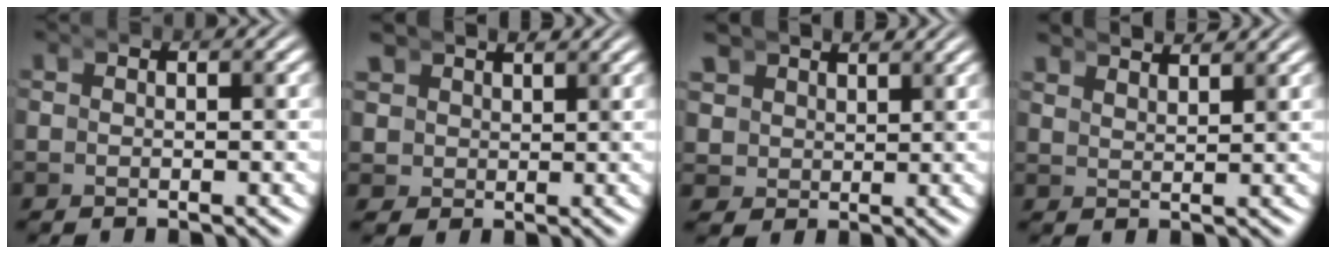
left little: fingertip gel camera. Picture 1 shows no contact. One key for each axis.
{"total": 2.6, "fx": 1.6, "fy": 2.0, "fz": 0.4, "tx": -0.041, "ty": -0.019, "tz": 0.041}
{"total": 3.2, "fx": 1.5, "fy": 2.8, "fz": 0.6, "tx": -0.054, "ty": -0.032, "tz": 0.043}
{"total": 2.7, "fx": 2.7, "fy": 0.1, "fz": 0.5, "tx": -0.012, "ty": 0.001, "tz": 0.046}